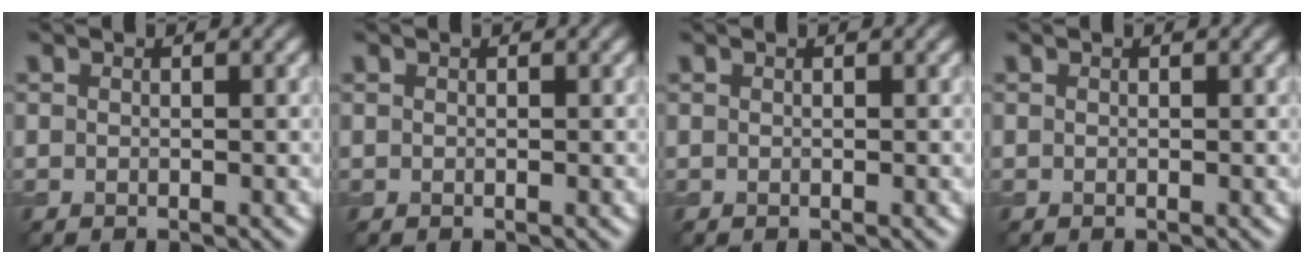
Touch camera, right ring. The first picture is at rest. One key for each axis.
{"total": 0.0}
{"total": 0.0}
{"total": 0.0}